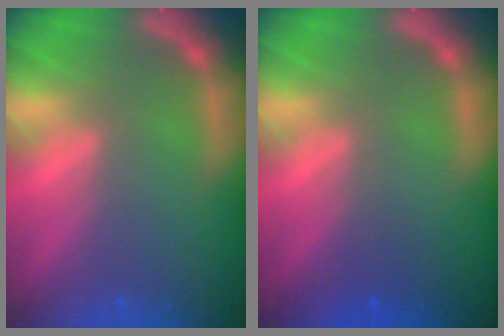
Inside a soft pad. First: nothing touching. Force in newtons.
{"total": 1.0}